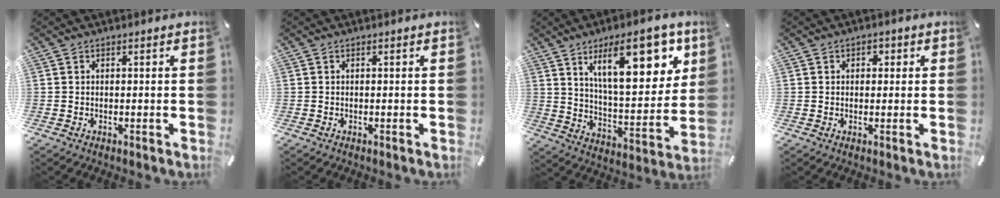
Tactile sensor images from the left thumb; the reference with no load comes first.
{"total": 0.0}
{"total": 21.0, "force": [10.4, 8.4, 16.2], "torque": [-0.236, -0.038, 0.160]}
{"total": 1.7, "force": [-0.1, 1.5, 0.9], "torque": [-0.010, 0.005, -0.007]}